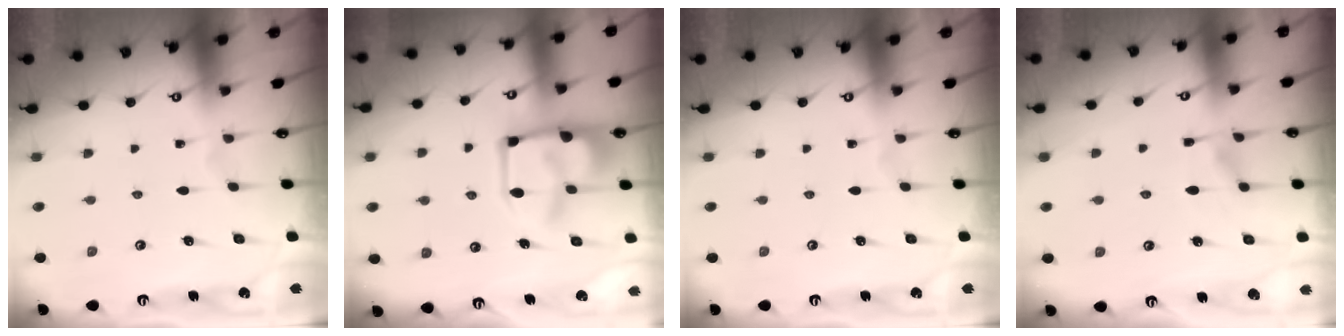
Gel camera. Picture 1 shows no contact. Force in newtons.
{"total": 9.4, "press": 9.4, "slide": 1.3}
{"total": 0.0}
{"total": 1.4, "press": 0.2, "slide": 1.4}